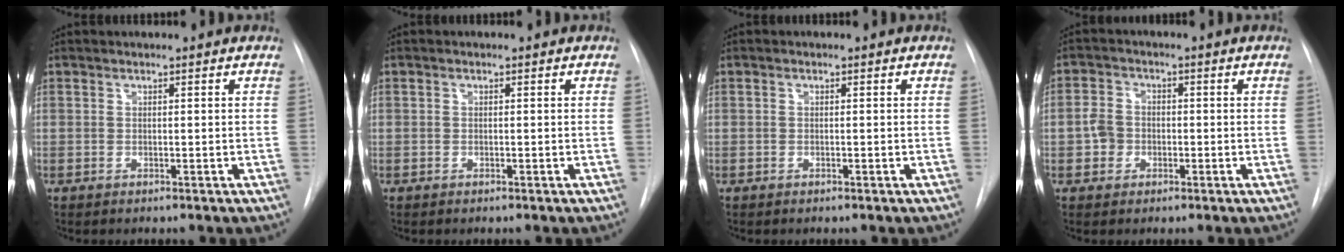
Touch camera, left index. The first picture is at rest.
{"total": 0.0}
{"total": 0.0}
{"total": 3.9, "force": [-1.0, 3.4, 1.6], "torque": [-0.035, 0.013, -0.016]}